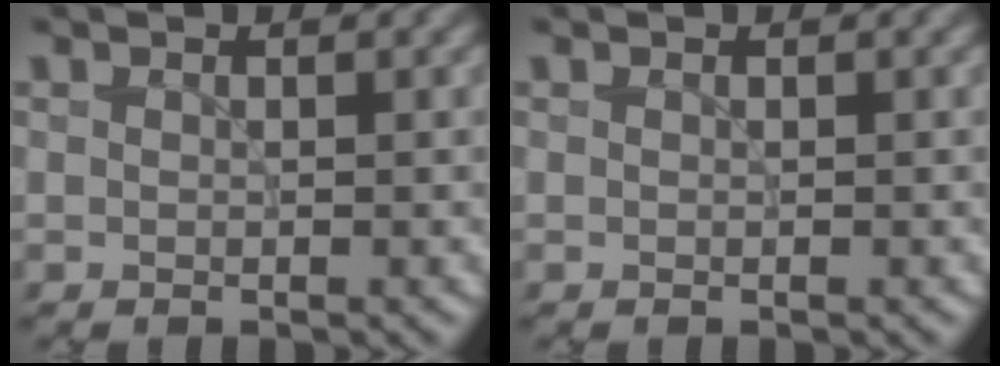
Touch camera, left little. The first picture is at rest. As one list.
[{"total": 0.0}]